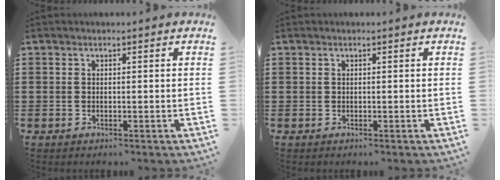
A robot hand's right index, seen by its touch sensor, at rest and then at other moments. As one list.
[{"total": 0.0}]